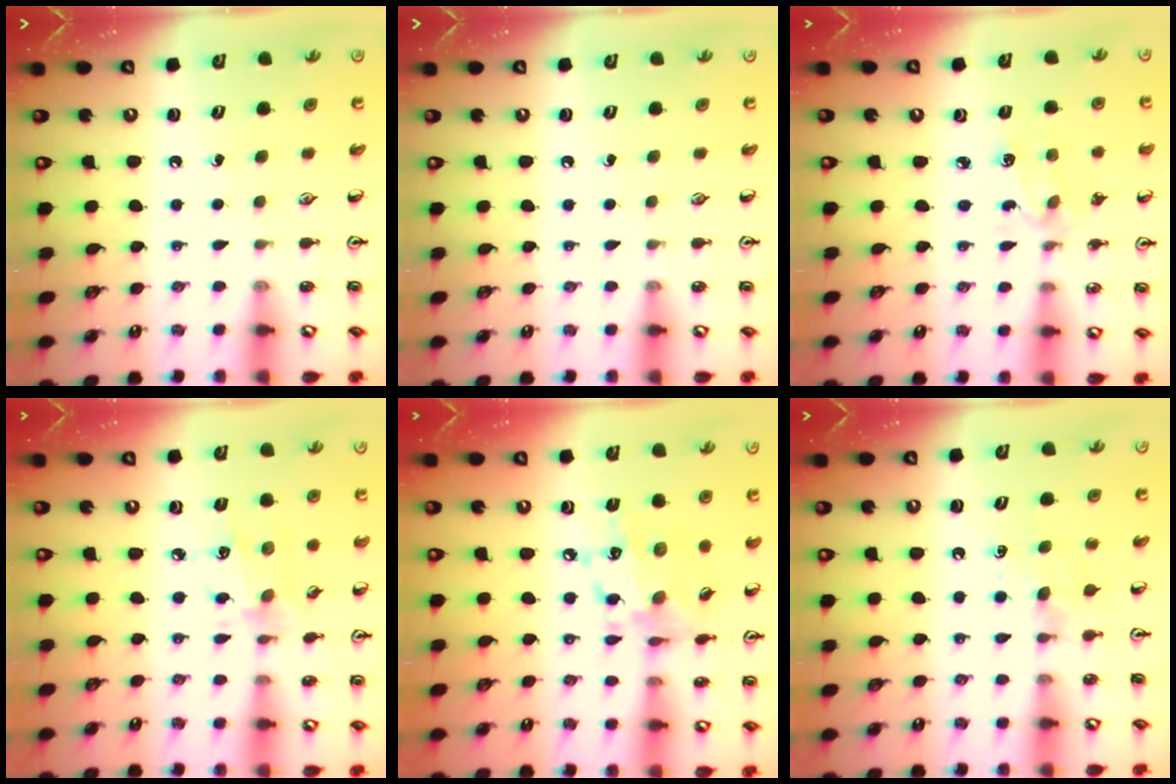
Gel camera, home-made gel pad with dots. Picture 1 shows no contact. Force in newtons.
{"total": 0.0}
{"total": 2.6, "press": 2.5, "slide": 0.8}
{"total": 5.3, "press": 5.1, "slide": 1.4}
{"total": 12.2, "press": 12.1, "slide": 0.7}
{"total": 4.8, "press": 4.7, "slide": 0.5}